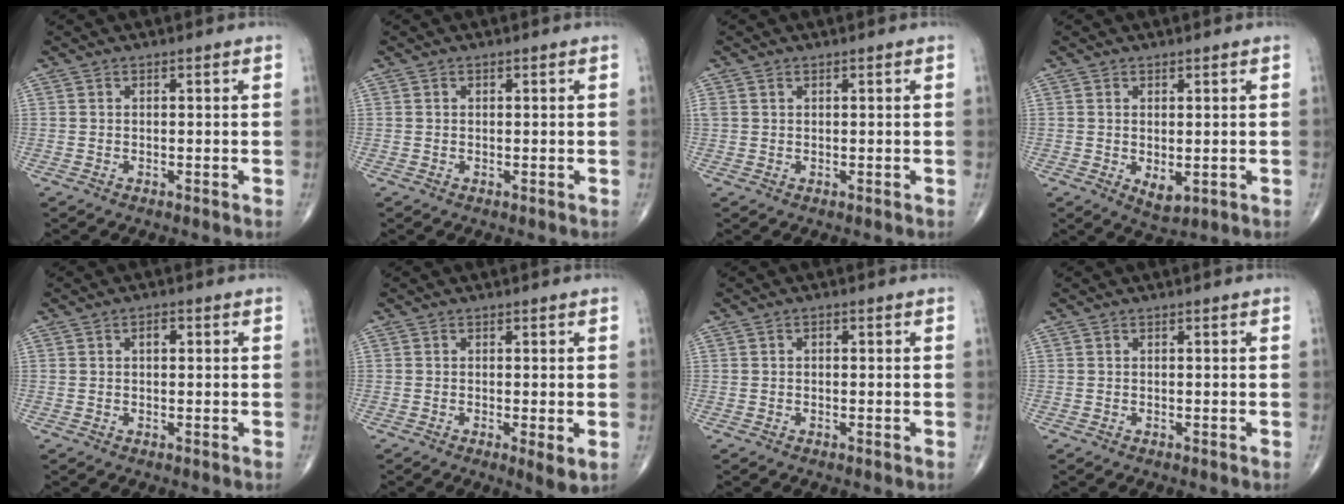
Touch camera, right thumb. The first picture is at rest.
{"total": 0.0}
{"total": 0.9, "force": [0.5, 0.7, 0.4], "torque": [-0.005, 0.005, 0.011]}
{"total": 3.4, "force": [-0.4, 1.8, 2.9], "torque": [-0.037, -0.009, 0.003]}
{"total": 1.6, "force": [0.4, 1.0, 1.3], "torque": [-0.018, 0.007, 0.005]}
{"total": 3.1, "force": [-0.6, 0.7, 3.0], "torque": [-0.052, -0.012, -0.012]}
{"total": 0.6, "force": [0.0, 0.4, 0.4], "torque": [-0.001, 0.002, -0.003]}
{"total": 0.0}